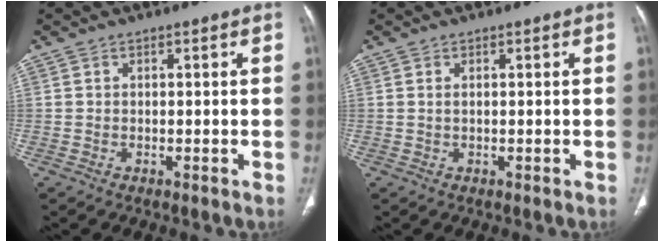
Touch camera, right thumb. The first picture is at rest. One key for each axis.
{"total": 0.6, "fx": 0.3, "fy": 0.2, "fz": 0.5, "tx": -0.017, "ty": 0.004, "tz": 0.007}